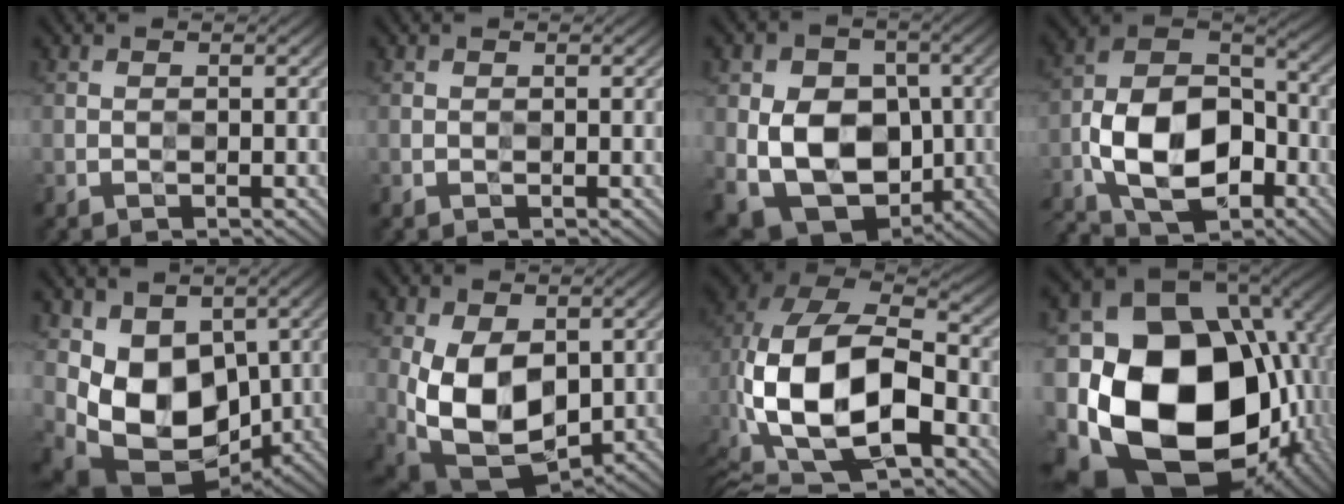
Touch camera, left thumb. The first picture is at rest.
{"total": 0.0}
{"total": 13.2, "force": [-1.6, 9.7, 8.8], "torque": [-0.159, -0.028, -0.026]}
{"total": 15.0, "force": [-6.0, 9.0, 10.4], "torque": [-0.210, -0.026, -0.121]}
{"total": 11.0, "force": [0.7, 8.1, 7.4], "torque": [-0.162, -0.044, 0.019]}
{"total": 12.7, "force": [-1.0, 8.2, 9.7], "torque": [-0.214, -0.030, -0.011]}
{"total": 18.7, "force": [-4.5, 11.2, 14.2], "torque": [-0.310, -0.029, -0.063]}
{"total": 21.3, "force": [-2.2, 16.4, 13.4], "torque": [-0.302, -0.058, -0.005]}